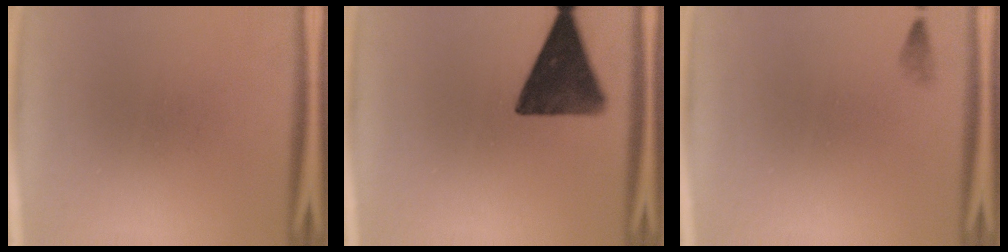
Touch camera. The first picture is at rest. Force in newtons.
{"total": 13.0}
{"total": 0.8}